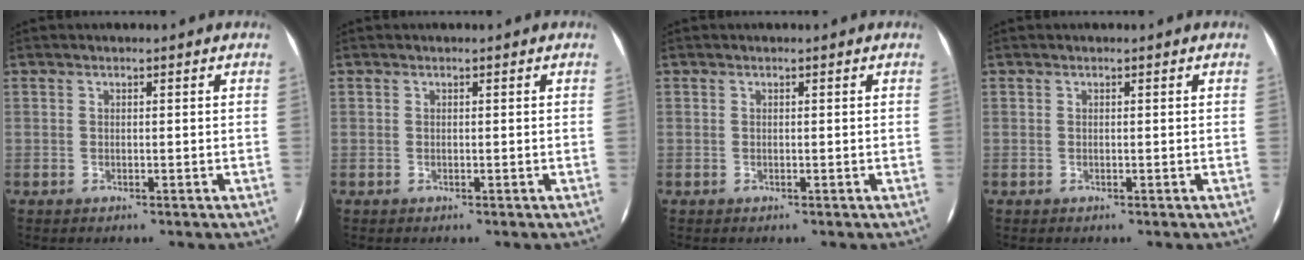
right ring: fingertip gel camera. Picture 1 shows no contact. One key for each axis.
{"total": 0.0}
{"total": 0.0}
{"total": 0.0}